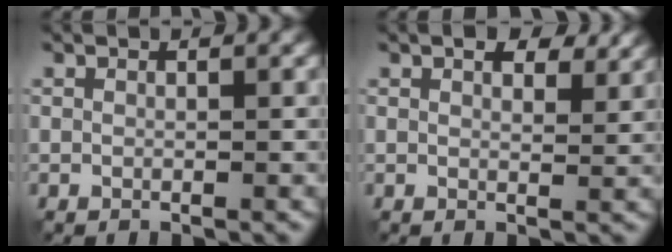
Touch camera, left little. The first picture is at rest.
{"total": 3.2, "force": [2.1, 1.5, 1.9], "torque": [-0.029, 0.000, 0.033]}